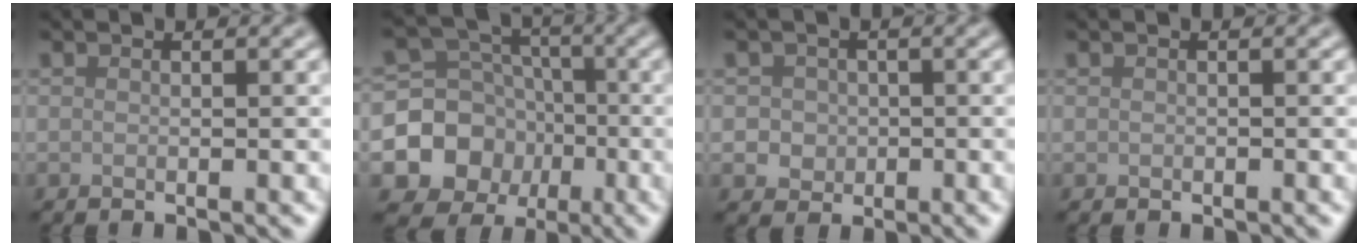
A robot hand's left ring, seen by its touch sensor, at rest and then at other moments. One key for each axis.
{"total": 7.4, "fx": -2.4, "fy": 6.7, "fz": 2.3, "tx": -0.037, "ty": -0.009, "tz": -0.050}
{"total": 2.3, "fx": 0.0, "fy": 2.2, "fz": 0.8, "tx": 0.003, "ty": 0.001, "tz": -0.008}
{"total": 0.0}